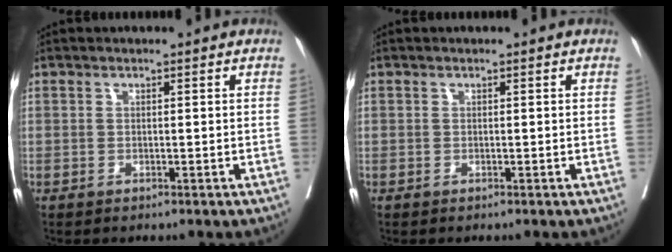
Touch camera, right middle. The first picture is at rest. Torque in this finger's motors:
{"motor_torque": [0.26, -0.36, 0.00, 0.01]}